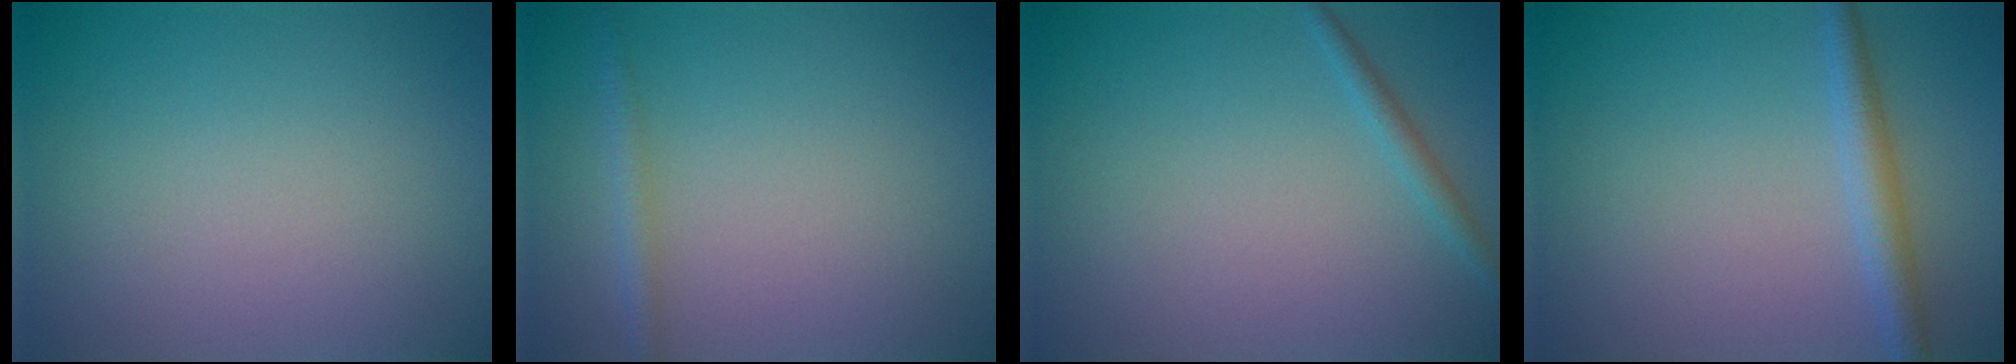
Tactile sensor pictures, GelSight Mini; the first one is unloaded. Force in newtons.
{"total": 1.3, "press": 1.3, "slide": 0.0}
{"total": 1.2, "press": 1.2, "slide": 0.0}
{"total": 2.4, "press": 2.4, "slide": 0.1}